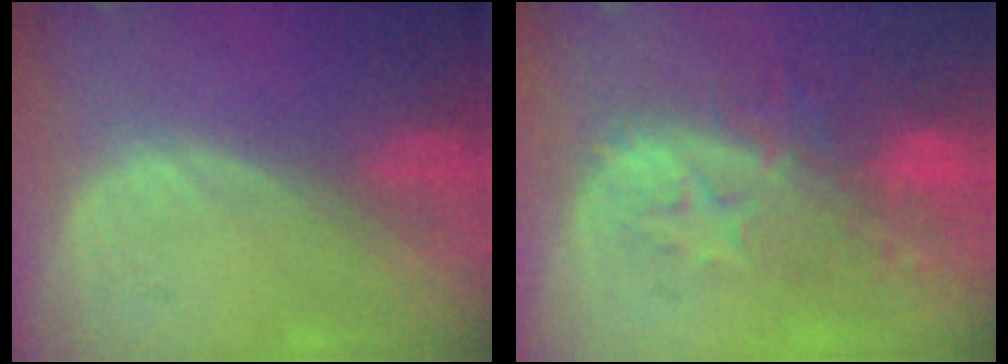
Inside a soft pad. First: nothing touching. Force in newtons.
{"total": 9.9, "press": 8.7, "slide": 4.7}